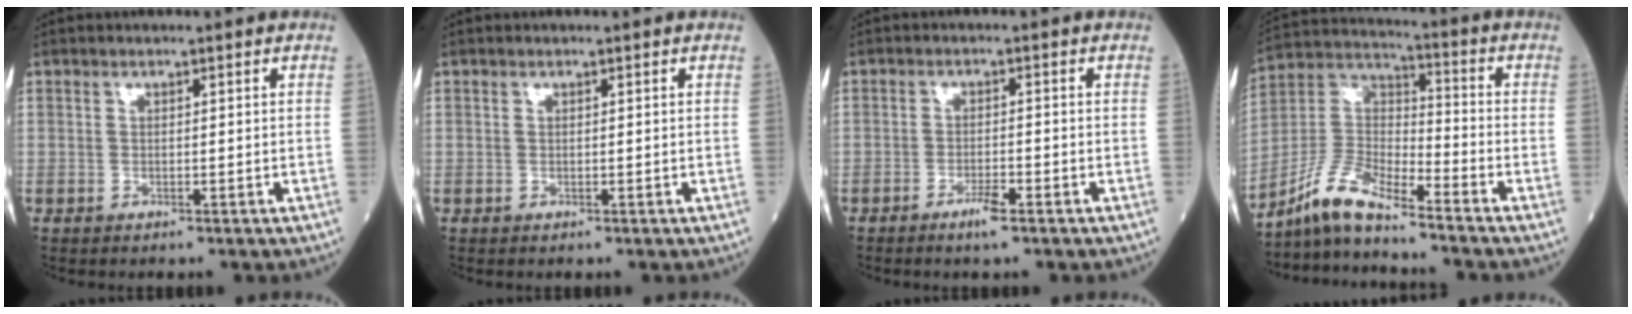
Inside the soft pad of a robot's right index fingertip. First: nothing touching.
{"total": 0.0}
{"total": 2.6, "force": [-1.7, 0.2, 2.0], "torque": [-0.039, -0.001, -0.029]}
{"total": 8.9, "force": [-7.7, 1.2, 4.2], "torque": [-0.101, 0.015, -0.153]}